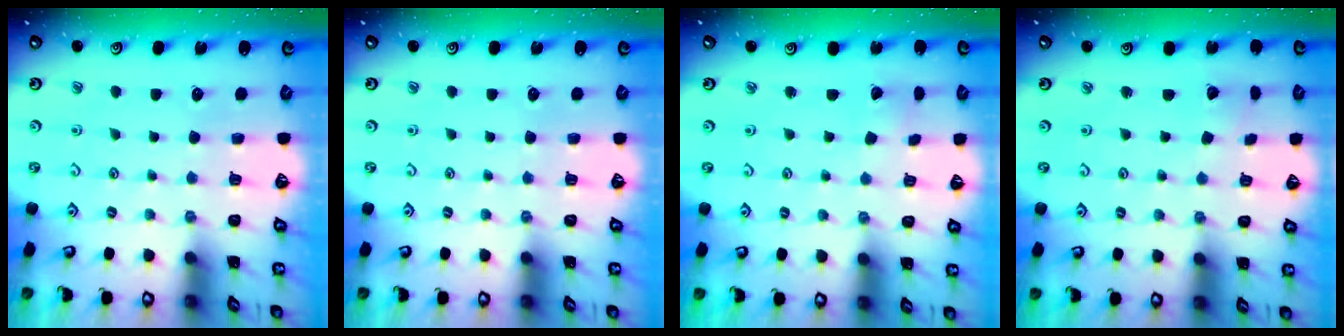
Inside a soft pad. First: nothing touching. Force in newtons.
{"total": 0.0}
{"total": 2.4, "press": 2.4, "slide": 0.2}
{"total": 1.2, "press": 1.2, "slide": 0.0}